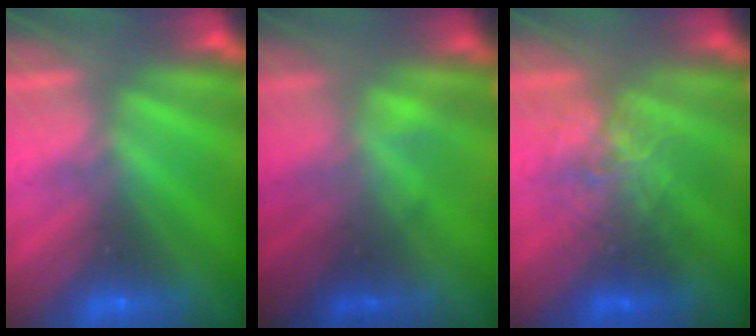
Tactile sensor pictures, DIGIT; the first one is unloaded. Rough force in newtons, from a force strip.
{"total": 1.5}
{"total": 2.5}